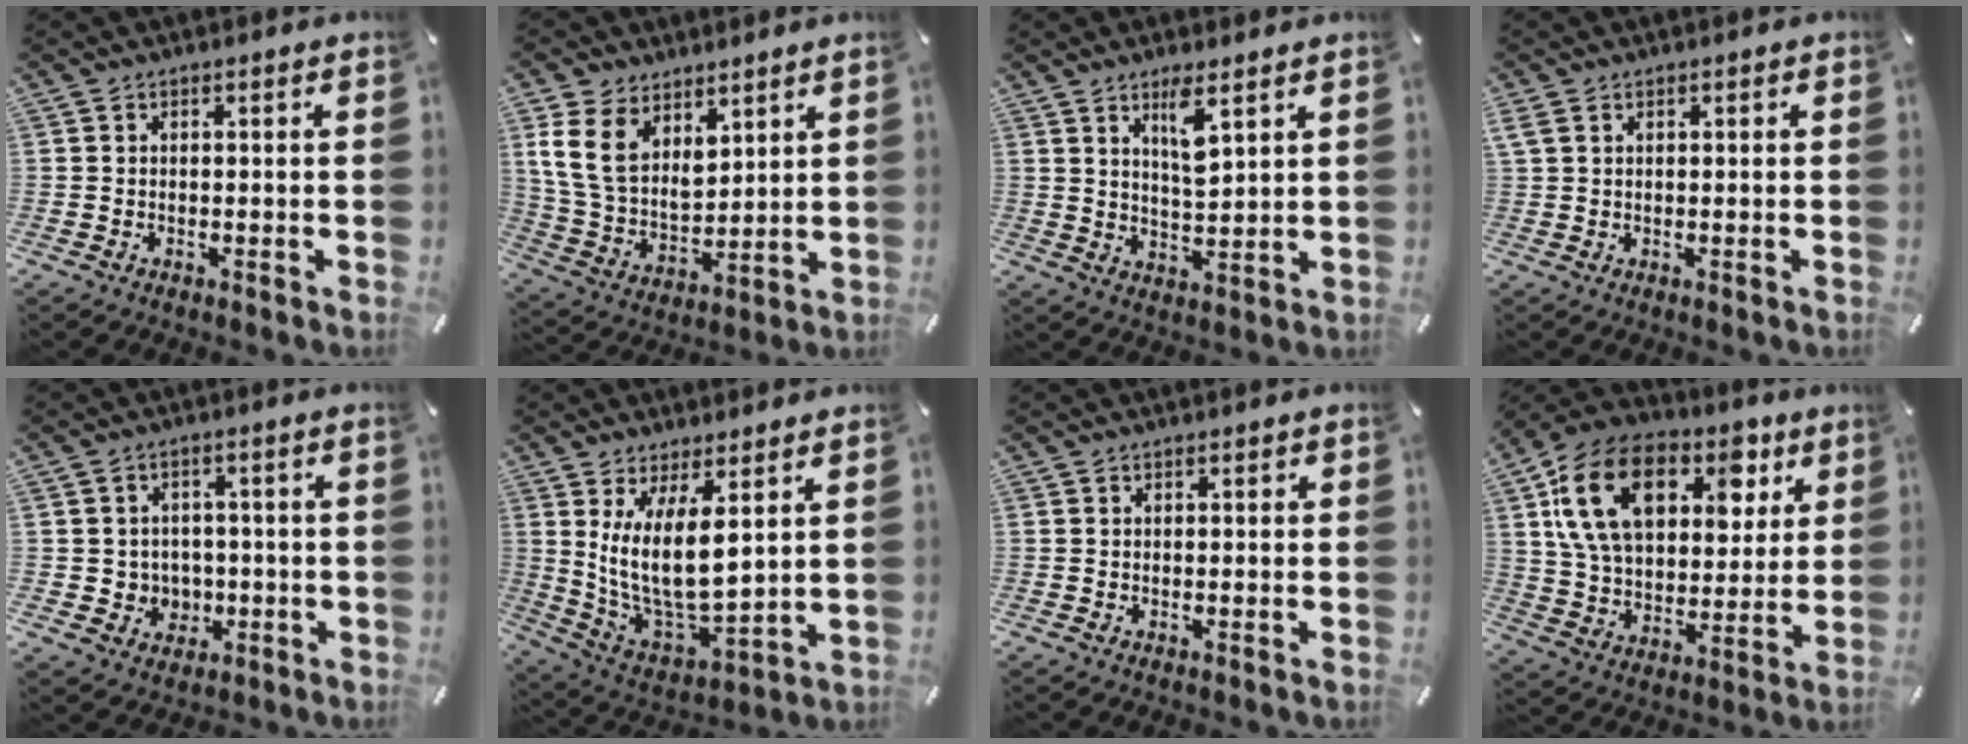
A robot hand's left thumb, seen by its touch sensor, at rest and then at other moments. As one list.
[{"total": 11.7, "force": [6.6, 7.9, 5.6], "torque": [-0.149, -0.033, 0.129]}, {"total": 6.7, "force": [4.1, 1.6, 5.0], "torque": [-0.087, -0.020, 0.066]}, {"total": 1.3, "force": [0.6, 0.7, 1.0], "torque": [-0.022, 0.002, 0.010]}, {"total": 5.6, "force": [-0.4, 5.5, 0.8], "torque": [-0.010, 0.002, -0.005]}, {"total": 13.8, "force": [5.6, 5.9, 11.1], "torque": [-0.233, -0.048, 0.102]}, {"total": 0.0}, {"total": 20.9, "force": [9.1, 14.4, 12.2], "torque": [-0.231, -0.032, 0.158]}]